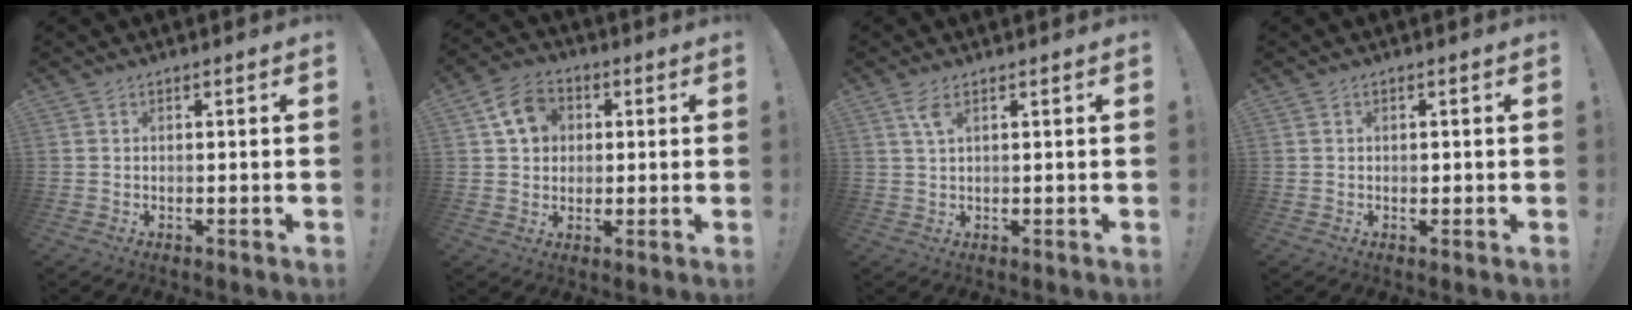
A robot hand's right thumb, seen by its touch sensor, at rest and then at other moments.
{"total": 9.5, "force": [2.9, 8.0, 4.4], "torque": [-0.068, 0.003, 0.060]}
{"total": 3.4, "force": [1.6, 1.0, 2.9], "torque": [-0.057, 0.000, 0.028]}
{"total": 0.7, "force": [-0.1, 0.6, 0.2], "torque": [0.000, 0.000, -0.003]}